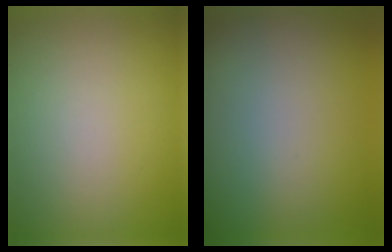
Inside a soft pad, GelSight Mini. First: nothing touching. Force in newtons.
{"total": 0.0}